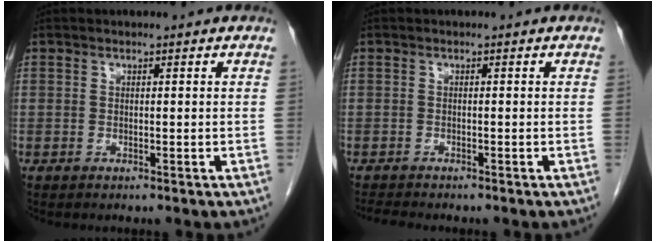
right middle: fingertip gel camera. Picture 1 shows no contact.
{"total": 2.4, "force": [-2.3, 0.3, 0.9], "torque": [-0.016, -0.008, -0.035]}